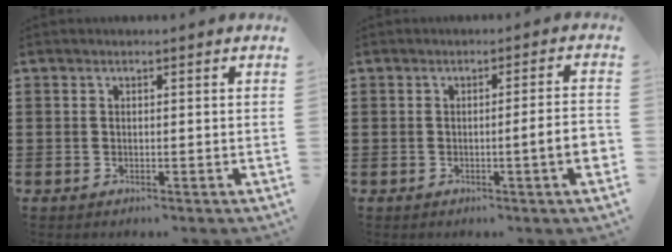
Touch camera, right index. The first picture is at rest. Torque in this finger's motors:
{"motor_torque": [1.06, -0.78, 0.23, 0.13]}